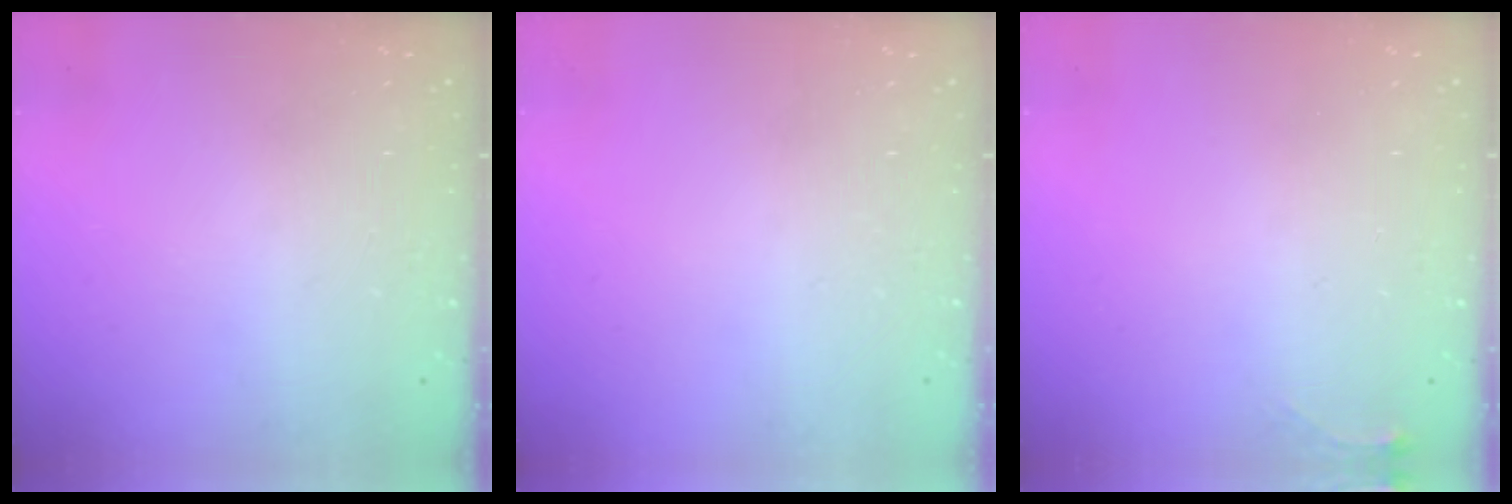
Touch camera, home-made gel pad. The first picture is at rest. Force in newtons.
{"total": 0.0}
{"total": 4.0, "press": 3.9, "slide": 0.6}